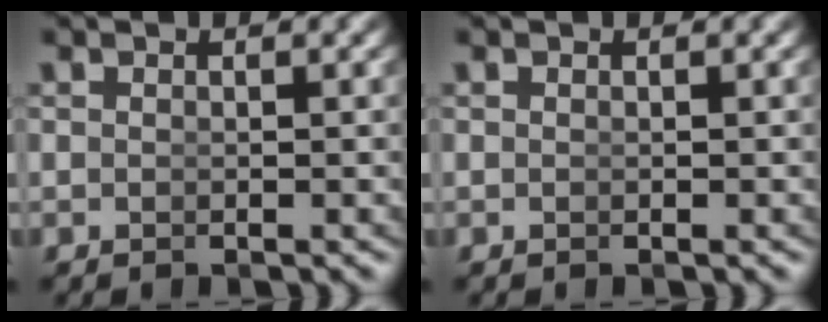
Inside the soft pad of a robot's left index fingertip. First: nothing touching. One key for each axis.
{"total": 0.0}